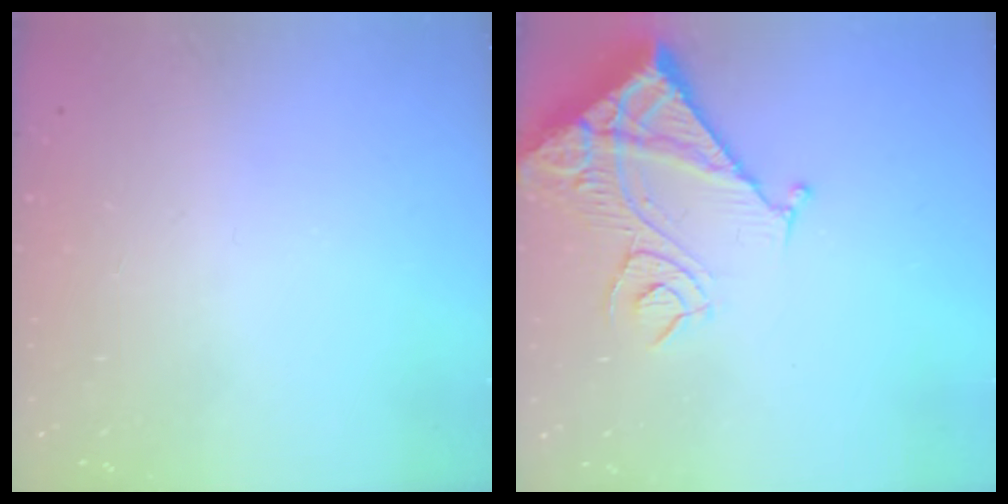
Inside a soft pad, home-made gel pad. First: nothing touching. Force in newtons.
{"total": 13.7, "press": 13.6, "slide": 1.6}